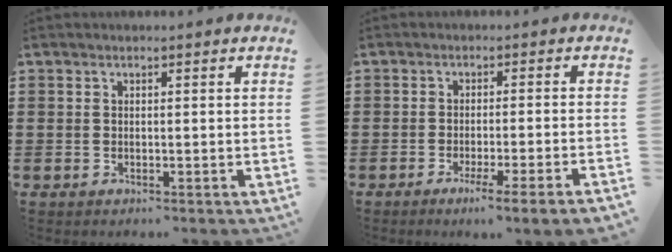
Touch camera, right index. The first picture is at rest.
{"total": 3.4, "force": [-2.3, -0.6, 2.4], "torque": [-0.038, -0.010, -0.041]}